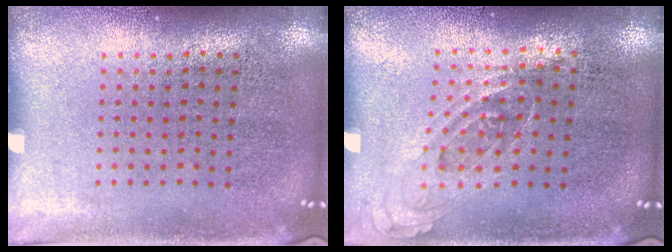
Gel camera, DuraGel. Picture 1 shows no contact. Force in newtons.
{"total": 0.7, "press": 0.5, "slide": 0.4}